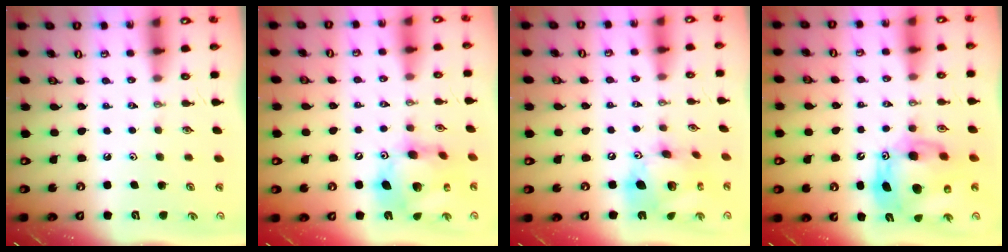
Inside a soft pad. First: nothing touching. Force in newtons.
{"total": 16.1, "press": 16.0, "slide": 1.6}
{"total": 17.2, "press": 17.1, "slide": 1.9}
{"total": 15.6, "press": 15.5, "slide": 1.4}